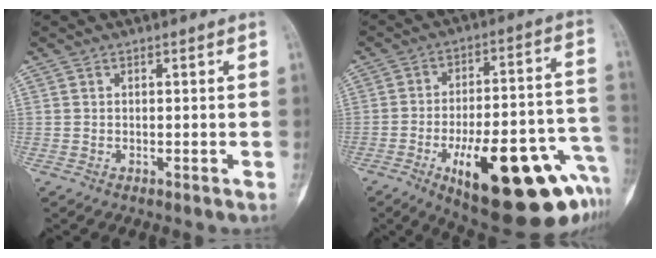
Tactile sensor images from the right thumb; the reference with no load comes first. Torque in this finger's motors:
{"motor_torque": [2.66, 1.94, 1.84, -0.93, 0.51]}